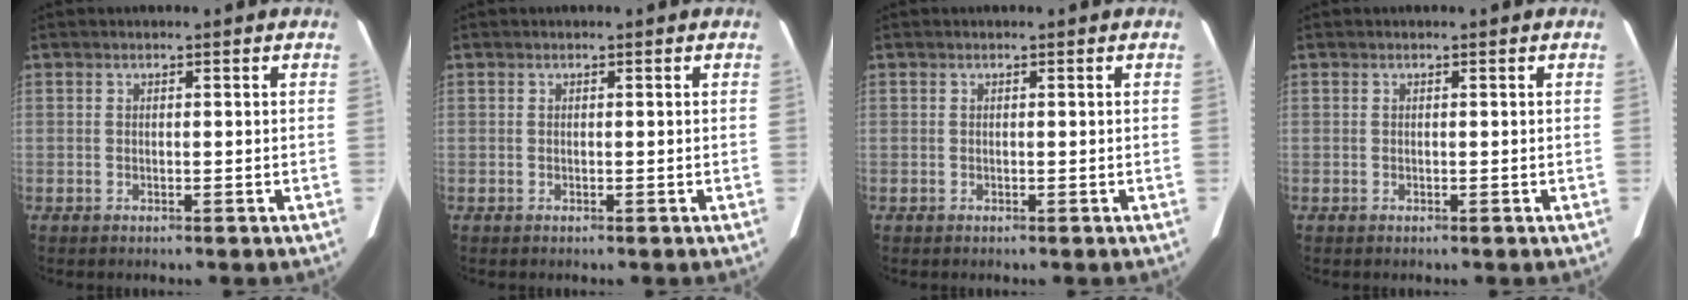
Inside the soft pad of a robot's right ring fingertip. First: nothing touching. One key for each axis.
{"total": 0.0}
{"total": 0.0}
{"total": 0.0}